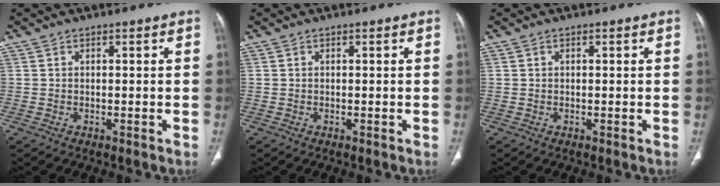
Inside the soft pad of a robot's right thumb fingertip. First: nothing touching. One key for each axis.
{"total": 0.0}
{"total": 0.0}